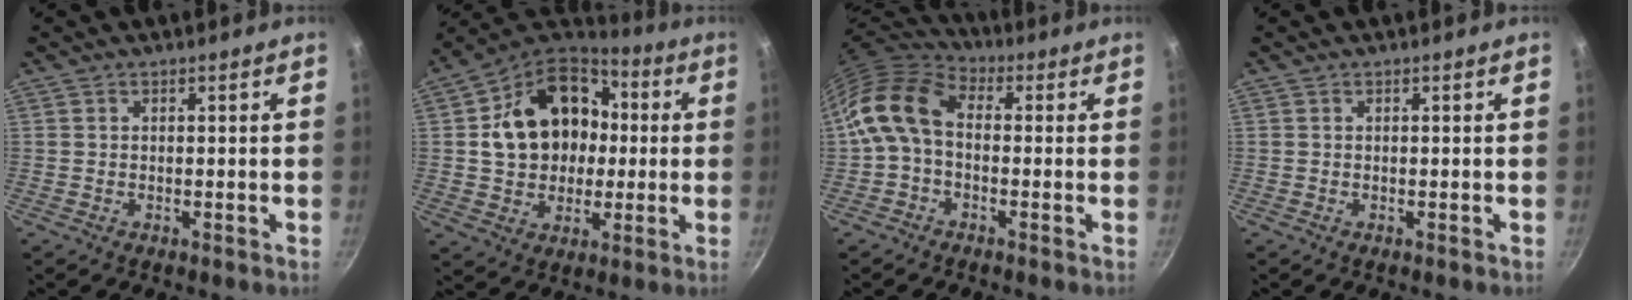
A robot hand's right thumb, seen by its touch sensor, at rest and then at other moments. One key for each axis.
{"total": 20.4, "fx": 2.0, "fy": 16.1, "fz": 12.3, "tx": -0.187, "ty": 0.040, "tz": 0.032}
{"total": 11.5, "fx": -0.2, "fy": 7.7, "fz": 8.5, "tx": -0.156, "ty": 0.033, "tz": -0.026}
{"total": 0.0}